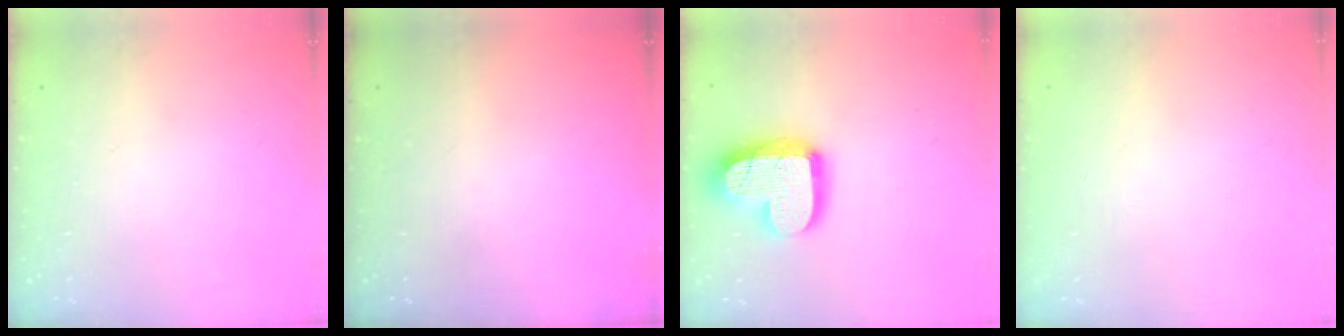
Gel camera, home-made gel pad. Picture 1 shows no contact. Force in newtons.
{"total": 0.0}
{"total": 19.2, "press": 19.1, "slide": 1.8}
{"total": 0.0}